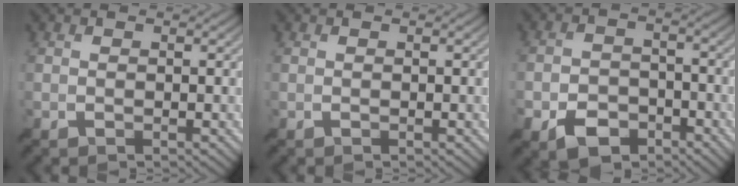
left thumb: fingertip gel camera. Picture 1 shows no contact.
{"total": 0.0}
{"total": 6.0, "force": [-3.8, 3.4, 3.1], "torque": [-0.057, -0.002, -0.078]}